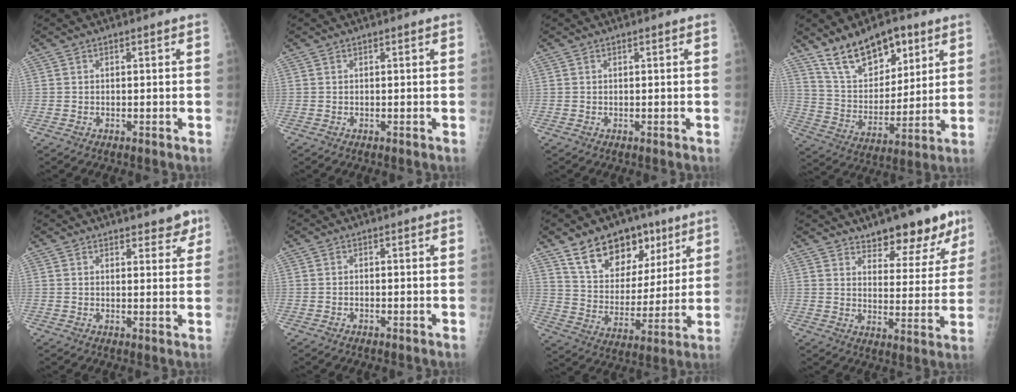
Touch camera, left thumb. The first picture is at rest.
{"total": 0.0}
{"total": 0.0}
{"total": 15.8, "force": [10.3, 8.2, 8.8], "torque": [-0.104, -0.054, 0.190]}
{"total": 3.8, "force": [2.9, 1.8, 1.7], "torque": [0.007, -0.015, 0.037]}
{"total": 0.5, "force": [-0.3, 0.3, 0.3], "torque": [-0.005, 0.001, -0.007]}
{"total": 16.7, "force": [10.2, 10.5, 8.0], "torque": [-0.079, -0.044, 0.177]}
{"total": 12.4, "force": [9.0, 5.3, 6.7], "torque": [-0.039, -0.056, 0.131]}